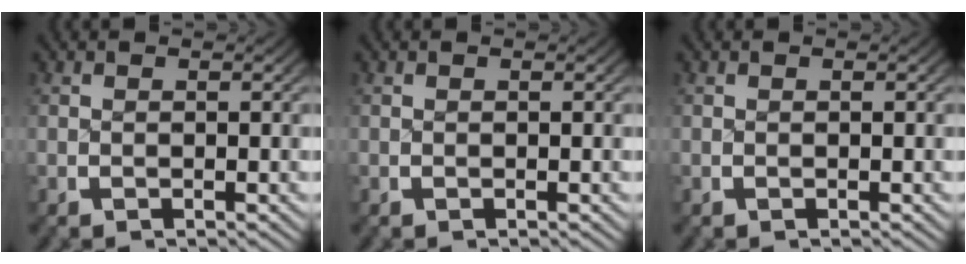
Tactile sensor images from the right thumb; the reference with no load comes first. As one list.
[{"total": 0.0}, {"total": 0.0}]